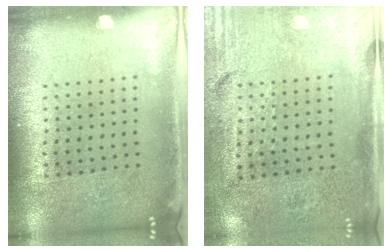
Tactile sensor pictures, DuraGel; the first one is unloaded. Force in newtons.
{"total": 3.4, "press": 2.9, "slide": 1.7}